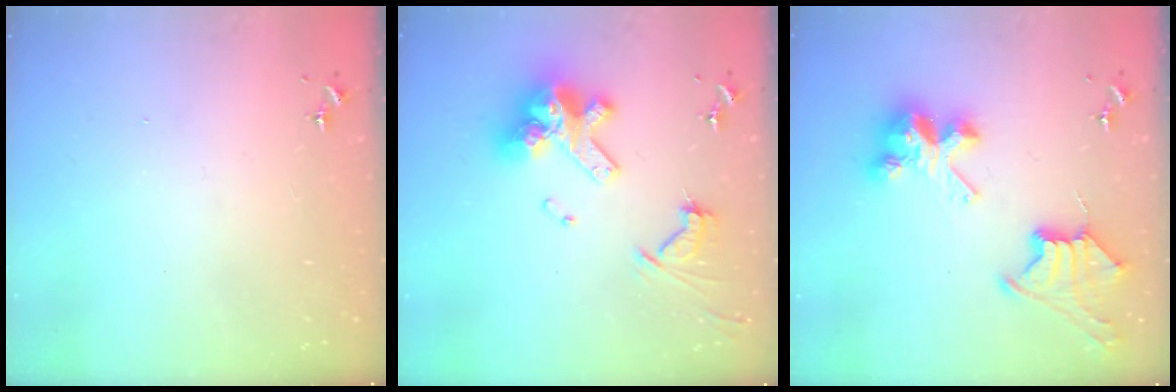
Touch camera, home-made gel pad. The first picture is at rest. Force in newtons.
{"total": 18.3, "press": 18.2, "slide": 2.1}
{"total": 12.2, "press": 12.1, "slide": 1.0}